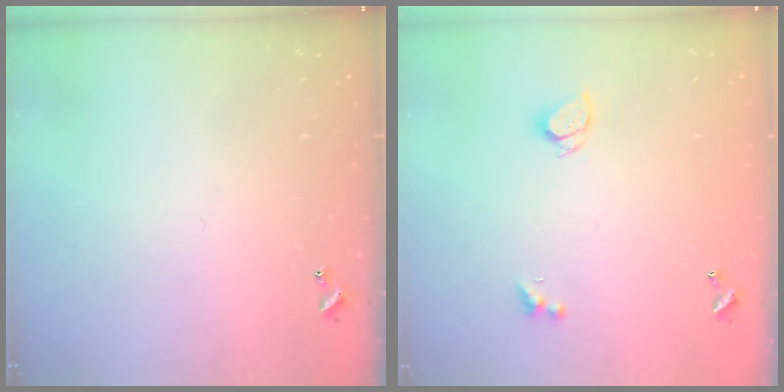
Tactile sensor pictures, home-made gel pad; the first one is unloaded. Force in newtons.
{"total": 2.4, "press": 2.3, "slide": 0.6}